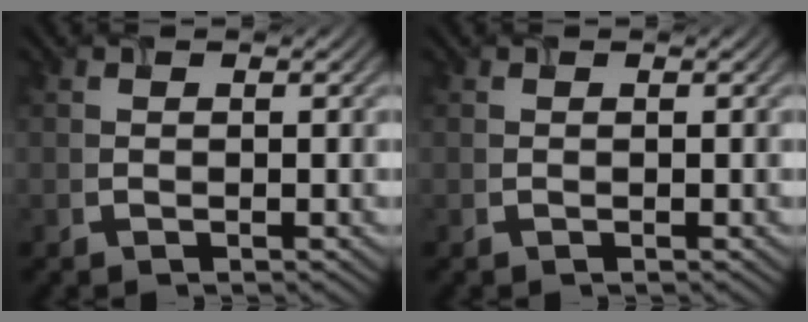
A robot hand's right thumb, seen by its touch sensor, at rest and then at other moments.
{"total": 0.0}